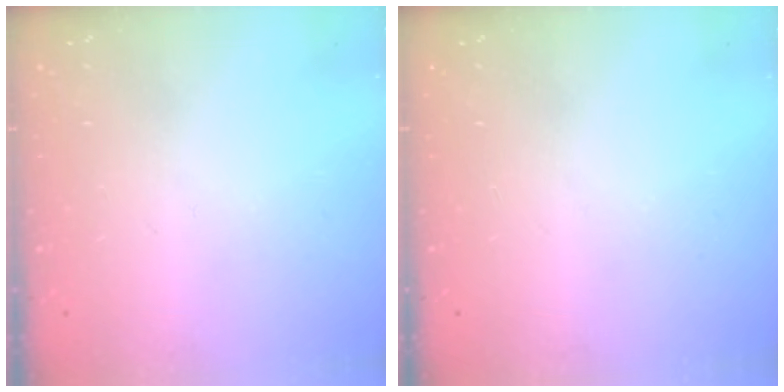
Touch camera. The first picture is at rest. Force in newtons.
{"total": 0.0}